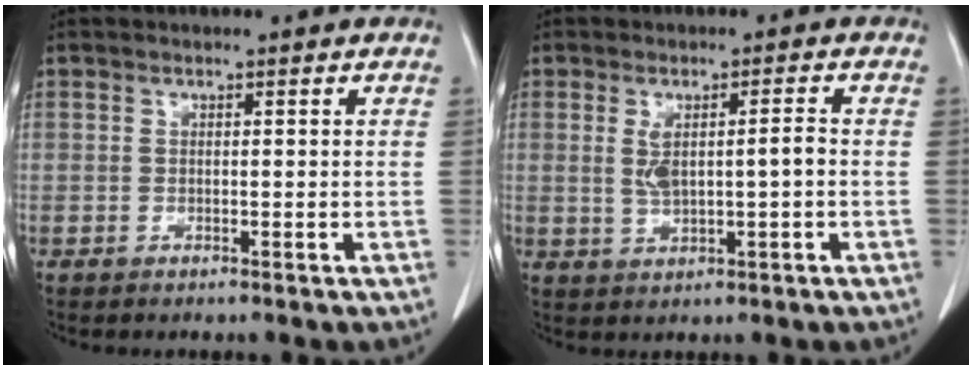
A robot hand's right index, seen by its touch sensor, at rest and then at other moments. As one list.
[{"total": 3.9, "force": [0.2, 0.9, 3.8], "torque": [-0.071, 0.006, 0.009]}]